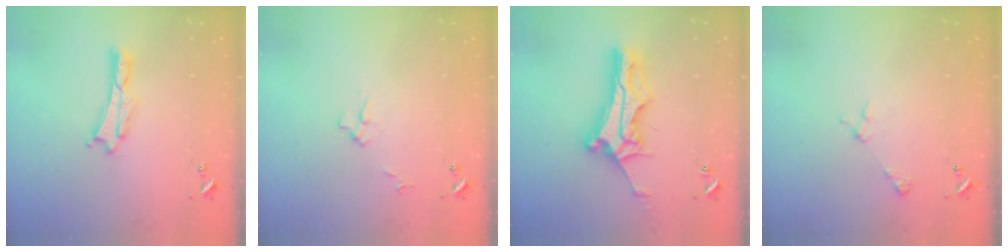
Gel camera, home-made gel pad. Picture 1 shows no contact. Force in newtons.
{"total": 3.1, "press": 3.0, "slide": 0.4}
{"total": 11.0, "press": 11.0, "slide": 0.8}
{"total": 2.9, "press": 2.9, "slide": 0.3}